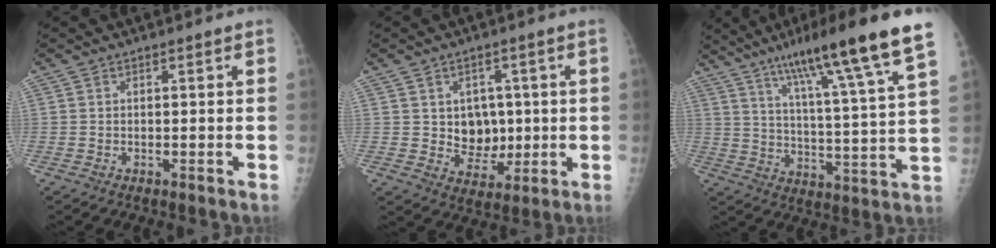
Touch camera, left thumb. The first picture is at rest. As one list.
[{"total": 7.2, "force": [0.8, 6.0, 3.8], "torque": [-0.018, -0.007, 0.023]}, {"total": 20.2, "force": [12.9, 1.7, 15.4], "torque": [-0.223, -0.041, 0.197]}]